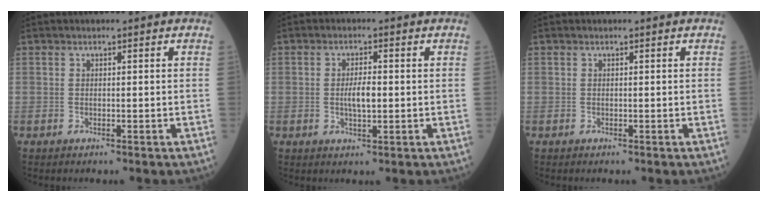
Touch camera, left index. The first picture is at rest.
{"total": 3.2, "force": [0.0, 0.9, 3.1], "torque": [-0.060, -0.001, 0.000]}
{"total": 0.0}